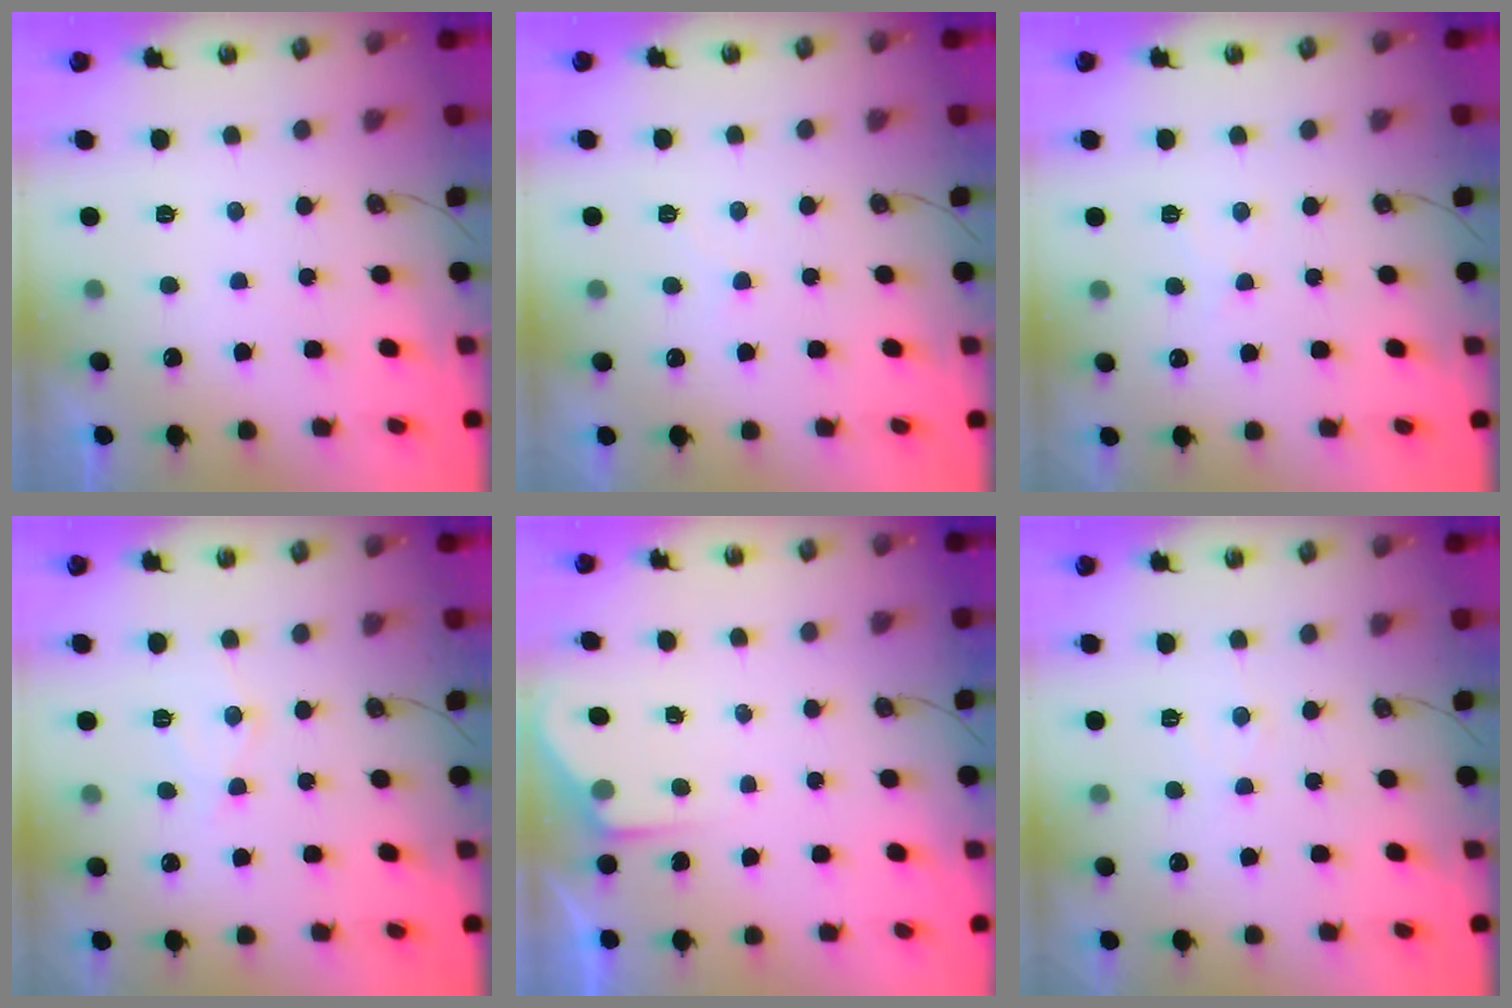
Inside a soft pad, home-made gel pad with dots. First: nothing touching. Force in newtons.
{"total": 4.7, "press": 4.6, "slide": 0.6}
{"total": 5.6, "press": 5.5, "slide": 1.0}
{"total": 6.1, "press": 6.1, "slide": 0.5}
{"total": 2.8, "press": 2.8, "slide": 0.4}
{"total": 4.7, "press": 4.7, "slide": 0.5}